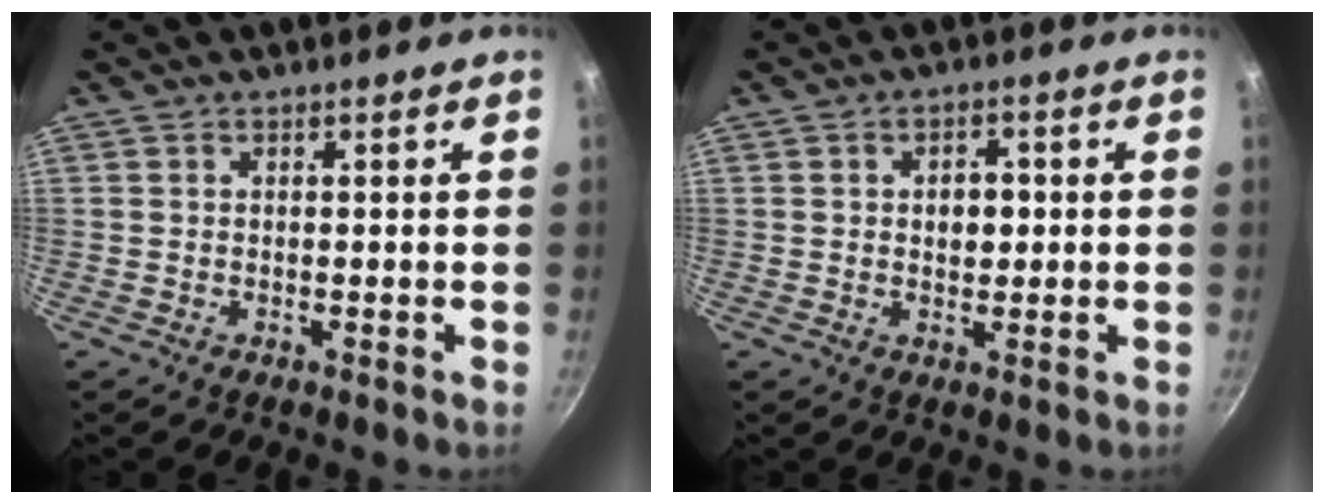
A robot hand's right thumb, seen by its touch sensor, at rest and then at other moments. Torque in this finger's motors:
{"motor_torque": [-0.15, 0.04, 0.17, -0.04, 0.09]}